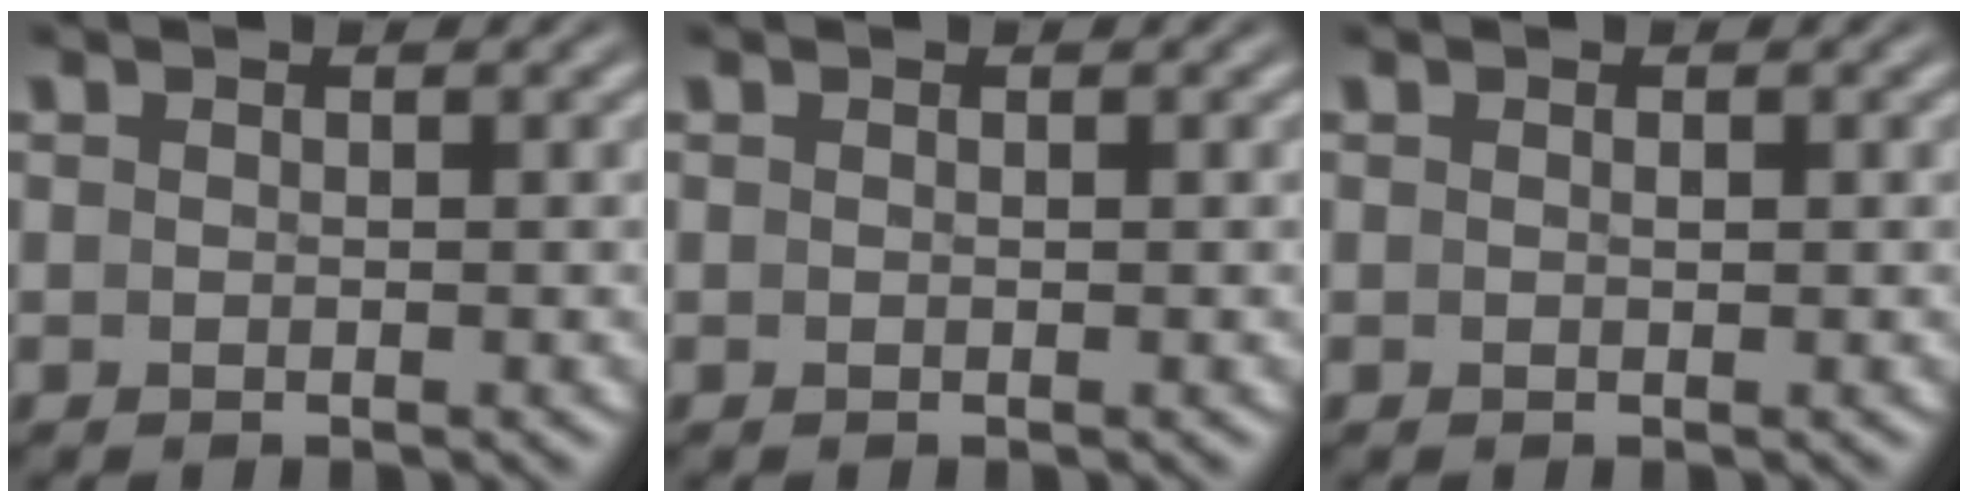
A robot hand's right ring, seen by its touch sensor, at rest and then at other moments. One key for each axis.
{"total": 0.0}
{"total": 0.0}